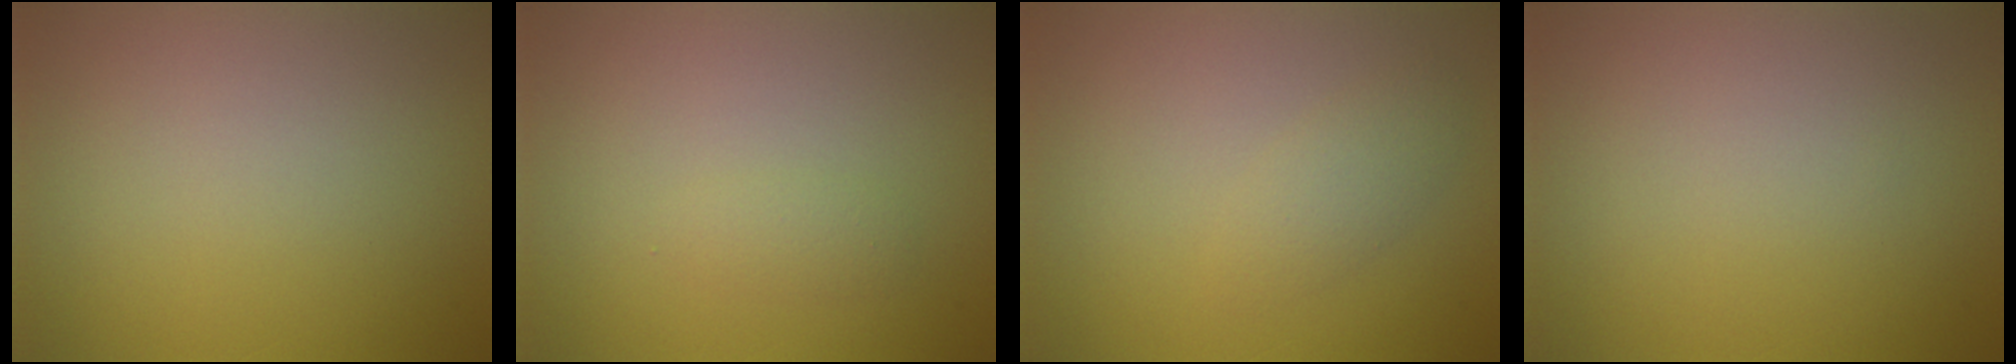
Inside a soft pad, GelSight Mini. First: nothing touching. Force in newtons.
{"total": 1.0, "press": 1.0, "slide": 0.1}
{"total": 1.6, "press": 1.6, "slide": 0.0}
{"total": 0.0}